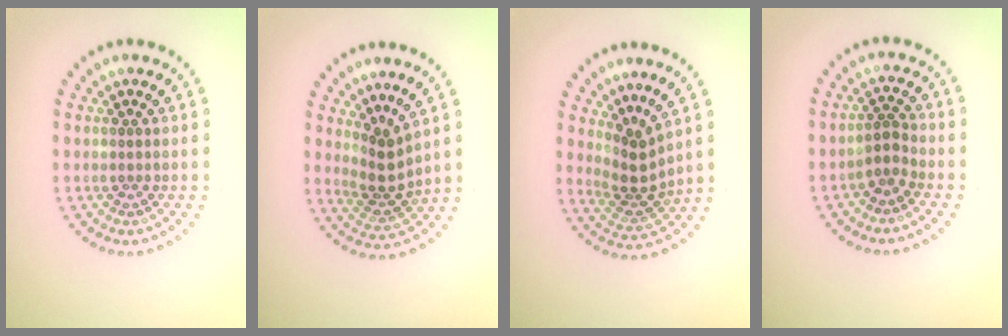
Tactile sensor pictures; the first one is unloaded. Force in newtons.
{"total": 2.6, "press": 1.8, "slide": 1.9}
{"total": 3.0, "press": 2.0, "slide": 2.2}
{"total": 1.8, "press": 1.3, "slide": 1.3}